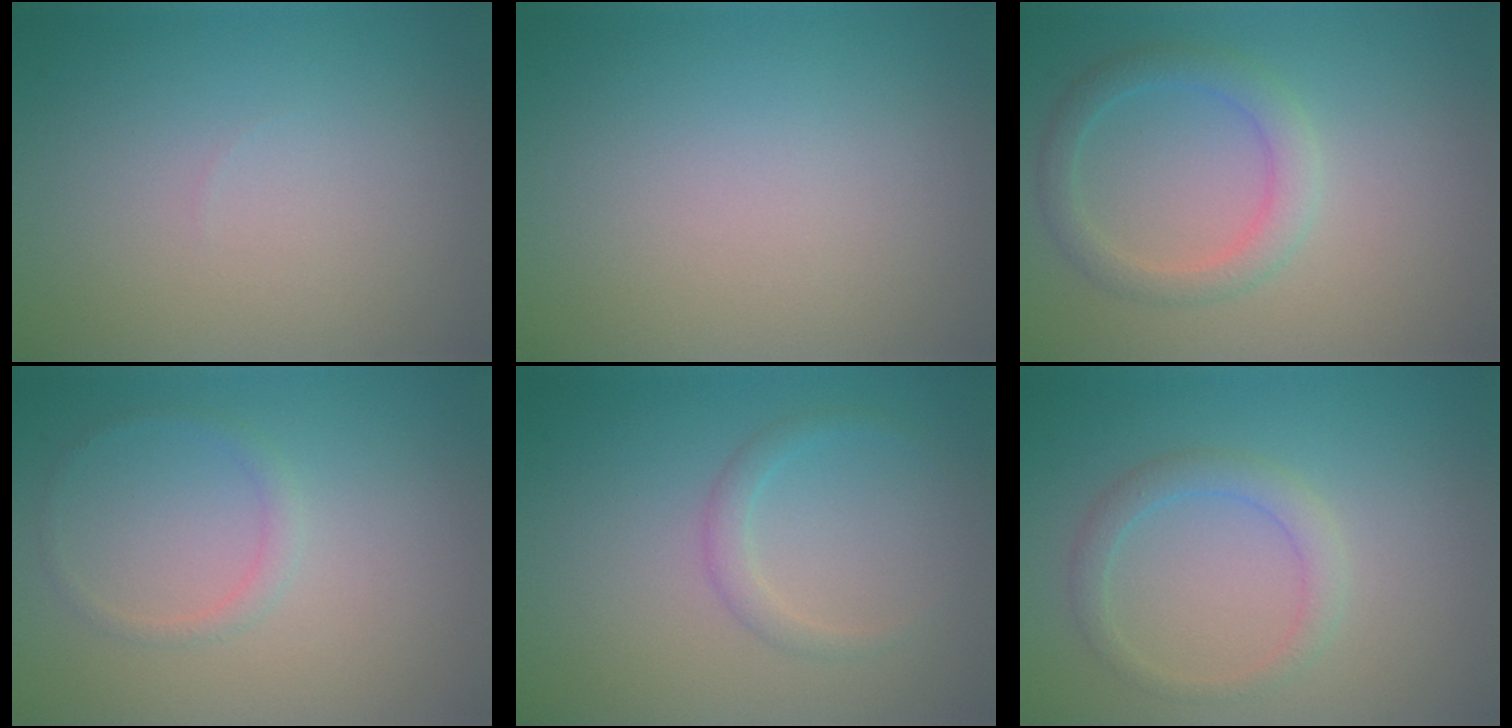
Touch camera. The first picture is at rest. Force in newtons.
{"total": 0.0}
{"total": 2.8, "press": 2.8, "slide": 0.1}
{"total": 1.0, "press": 1.0, "slide": 0.1}
{"total": 1.5, "press": 1.5, "slide": 0.0}
{"total": 2.1, "press": 2.1, "slide": 0.1}